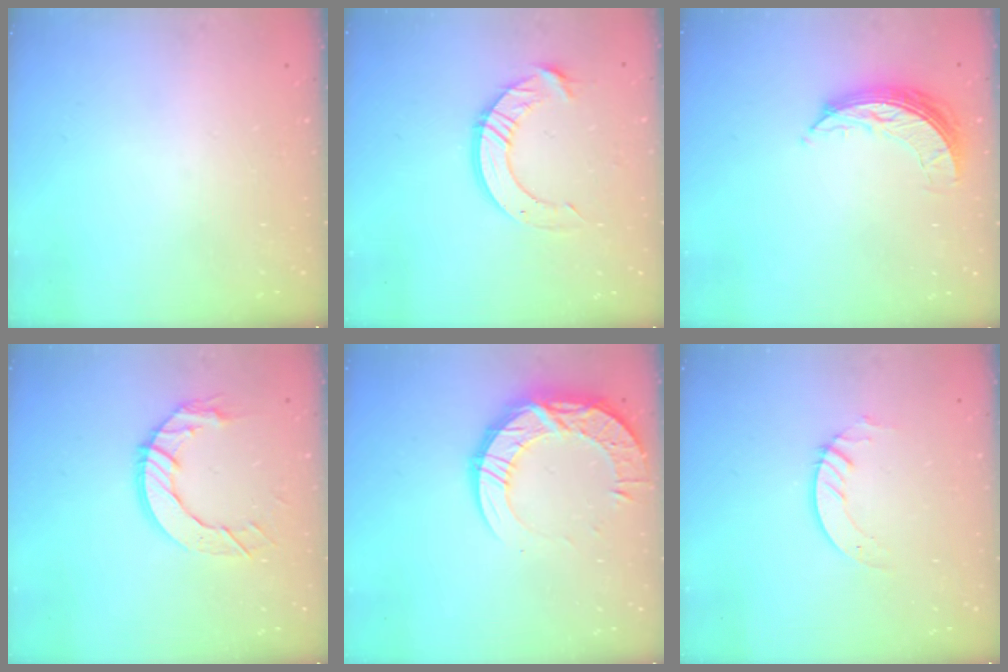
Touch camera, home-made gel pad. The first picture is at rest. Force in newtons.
{"total": 10.8, "press": 10.8, "slide": 0.9}
{"total": 8.6, "press": 8.6, "slide": 0.8}
{"total": 10.6, "press": 10.6, "slide": 0.9}
{"total": 15.3, "press": 15.3, "slide": 1.2}
{"total": 2.7, "press": 2.7, "slide": 0.2}